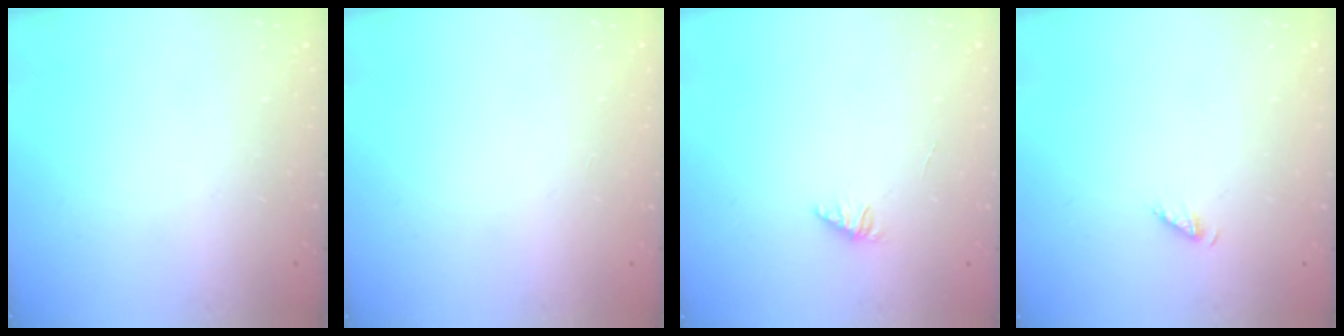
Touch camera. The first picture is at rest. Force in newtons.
{"total": 0.0}
{"total": 1.2, "press": 1.1, "slide": 0.3}
{"total": 2.2, "press": 2.1, "slide": 0.4}